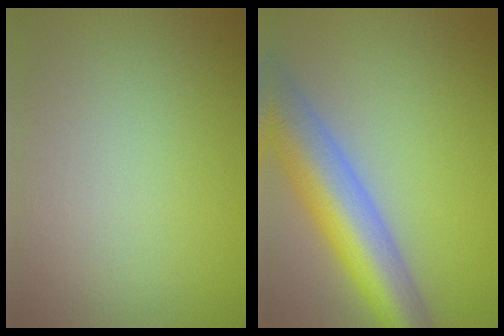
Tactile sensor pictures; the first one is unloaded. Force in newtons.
{"total": 9.9, "press": 9.9, "slide": 0.5}